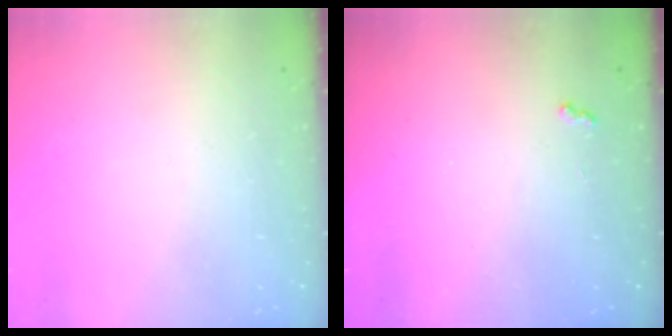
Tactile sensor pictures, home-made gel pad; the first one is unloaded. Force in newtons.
{"total": 2.6, "press": 2.6, "slide": 0.4}